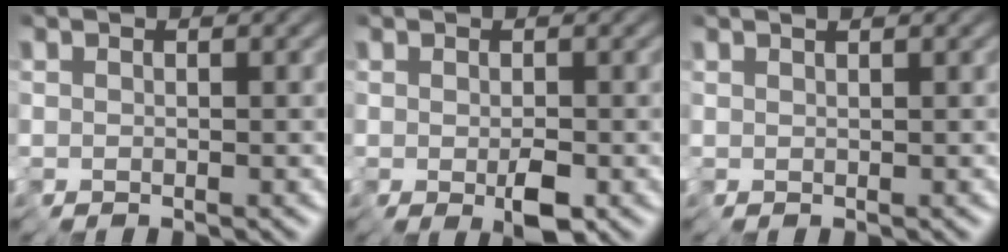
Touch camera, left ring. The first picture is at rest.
{"total": 2.2, "force": [-0.5, 0.9, 2.0], "torque": [-0.036, -0.001, -0.004]}
{"total": 0.5, "force": [0.3, 0.0, 0.4], "torque": [-0.011, 0.003, 0.010]}